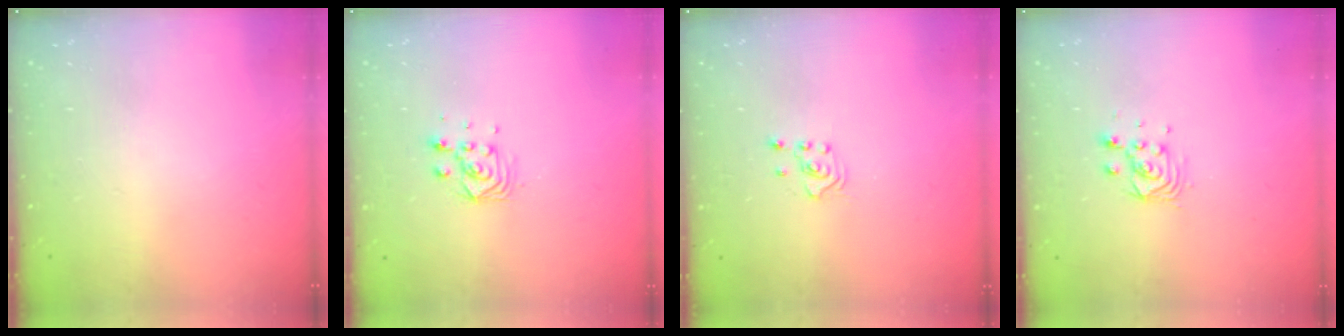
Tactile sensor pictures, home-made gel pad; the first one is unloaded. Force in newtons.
{"total": 7.3, "press": 7.3, "slide": 0.4}
{"total": 1.6, "press": 1.5, "slide": 0.2}
{"total": 4.2, "press": 4.2, "slide": 0.3}